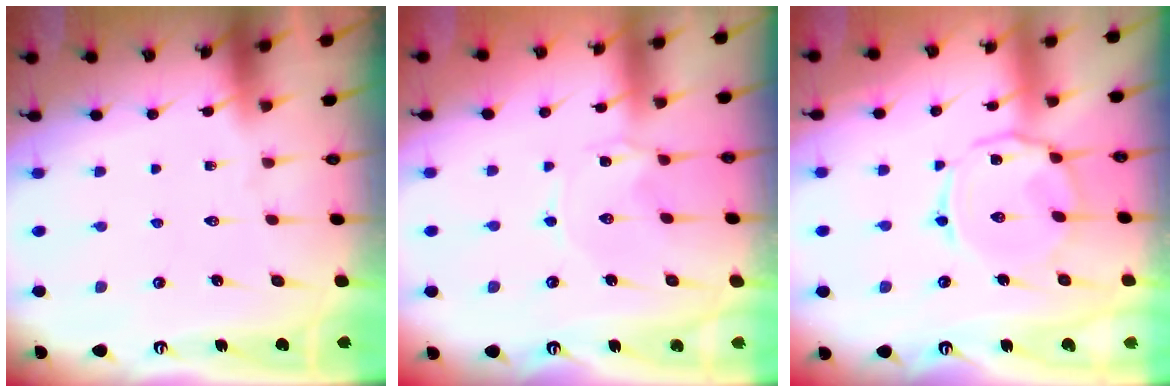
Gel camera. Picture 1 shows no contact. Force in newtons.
{"total": 1.4, "press": 1.4, "slide": 0.2}
{"total": 8.1, "press": 8.0, "slide": 0.8}